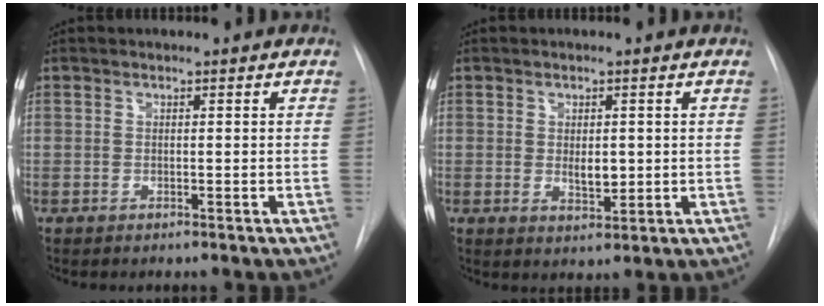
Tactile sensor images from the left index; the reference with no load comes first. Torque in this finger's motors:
{"motor_torque": [0.51, -0.35, 0.27, 0.02]}